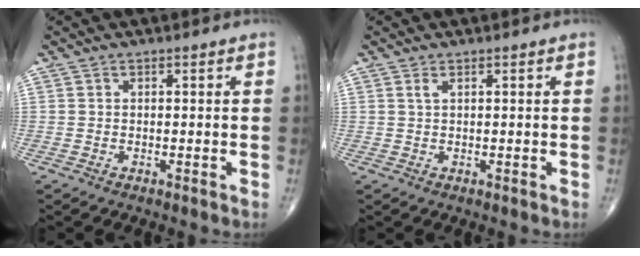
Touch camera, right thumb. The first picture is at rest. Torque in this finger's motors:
{"motor_torque": [-0.08, -0.08, 0.15, 0.22, -0.08]}